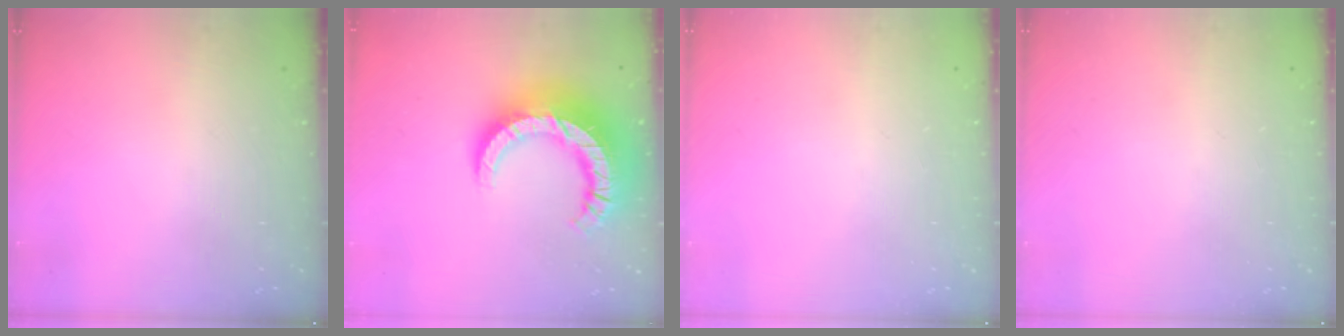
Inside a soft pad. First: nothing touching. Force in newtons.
{"total": 18.8, "press": 18.7, "slide": 2.1}
{"total": 0.0}
{"total": 0.0}